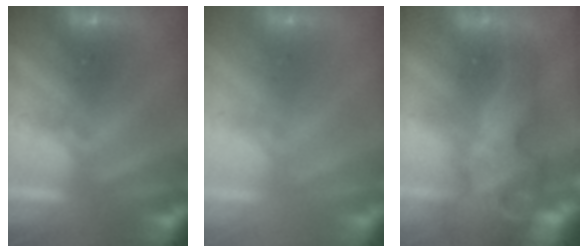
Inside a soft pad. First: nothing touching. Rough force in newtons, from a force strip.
{"total": 2.5}
{"total": 7.2}